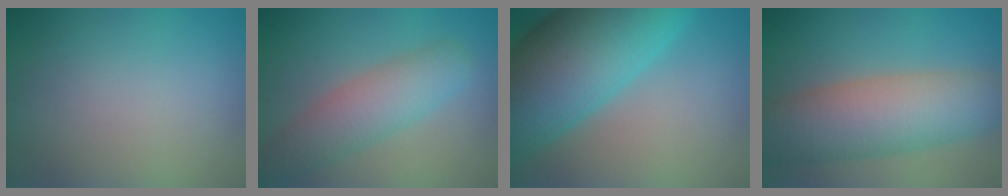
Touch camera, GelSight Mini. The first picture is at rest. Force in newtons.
{"total": 5.0, "press": 5.0, "slide": 0.3}
{"total": 15.0, "press": 15.0, "slide": 0.4}
{"total": 8.9, "press": 8.9, "slide": 0.5}